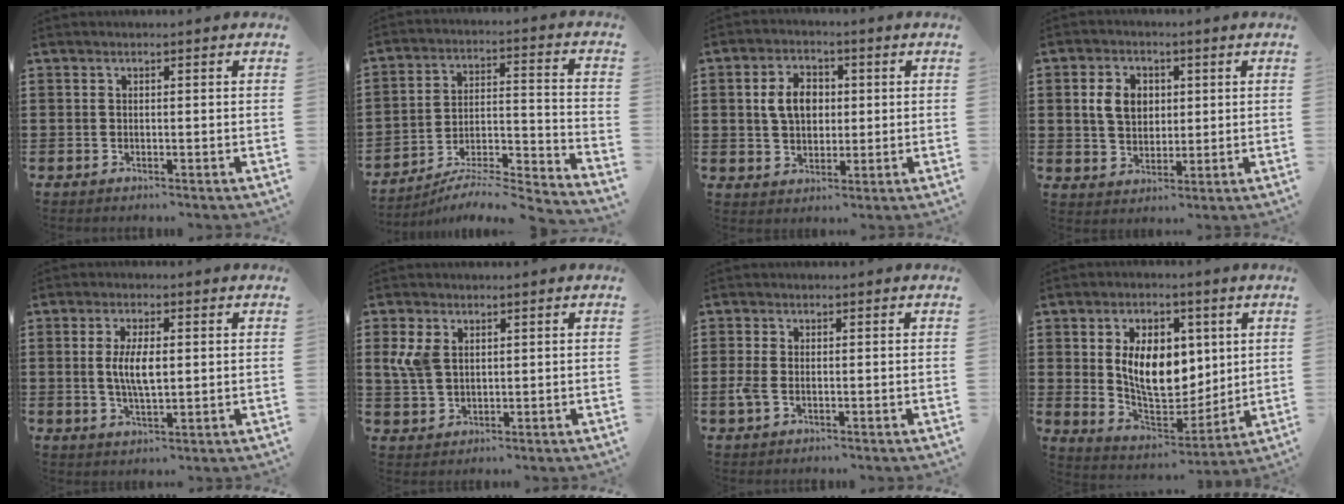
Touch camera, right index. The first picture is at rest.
{"total": 5.3, "force": [-5.0, 0.4, 1.8], "torque": [-0.030, -0.012, -0.101]}
{"total": 6.0, "force": [0.8, 4.3, 4.2], "torque": [-0.092, 0.012, 0.007]}
{"total": 5.5, "force": [1.1, 4.2, 3.4], "torque": [-0.080, 0.008, 0.012]}
{"total": 5.6, "force": [0.2, 1.9, 5.2], "torque": [-0.107, 0.002, -0.001]}
{"total": 5.0, "force": [1.6, 3.3, 3.4], "torque": [-0.092, 0.006, 0.024]}
{"total": 2.4, "force": [-0.8, 1.3, 1.9], "torque": [-0.059, -0.008, -0.021]}
{"total": 10.0, "force": [2.0, 6.6, 7.3], "torque": [-0.140, 0.009, 0.034]}